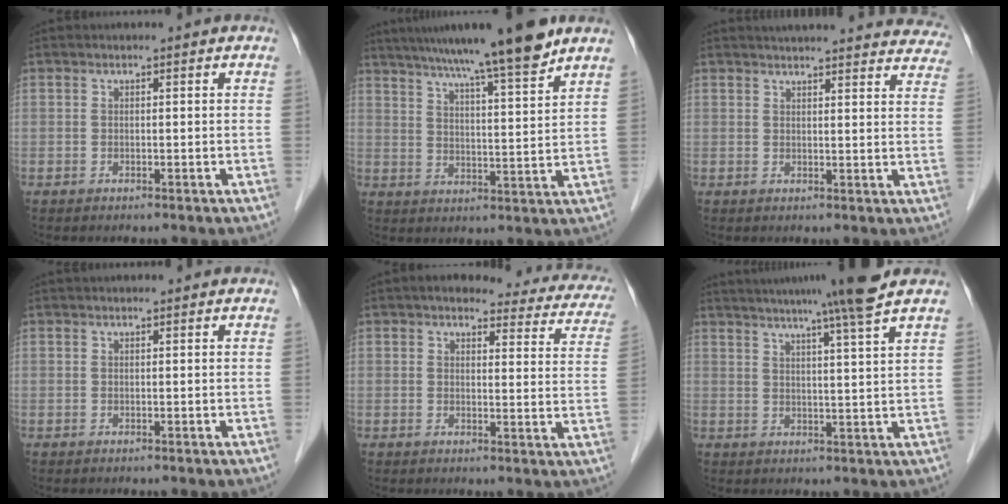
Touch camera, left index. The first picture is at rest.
{"total": 14.3, "force": [11.5, -0.7, 8.5], "torque": [-0.137, 0.008, 0.173]}
{"total": 24.2, "force": [22.6, 3.7, 7.8], "torque": [-0.108, -0.039, 0.254]}
{"total": 1.9, "force": [1.7, 0.1, 0.7], "torque": [-0.010, 0.025, 0.024]}
{"total": 15.5, "force": [13.3, 4.9, 6.2], "torque": [-0.038, -0.002, 0.125]}
{"total": 11.0, "force": [9.1, -2.2, 5.8], "torque": [-0.090, -0.007, 0.119]}